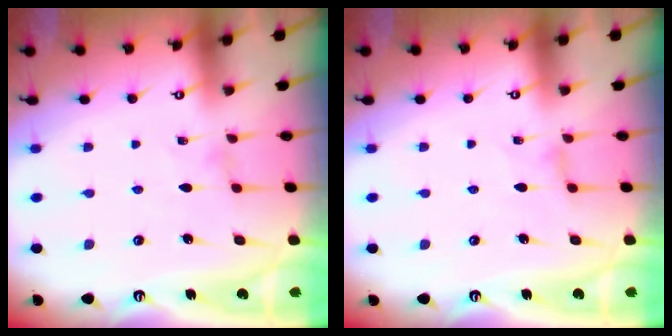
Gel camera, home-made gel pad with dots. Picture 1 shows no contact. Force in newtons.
{"total": 1.4, "press": 1.3, "slide": 0.4}